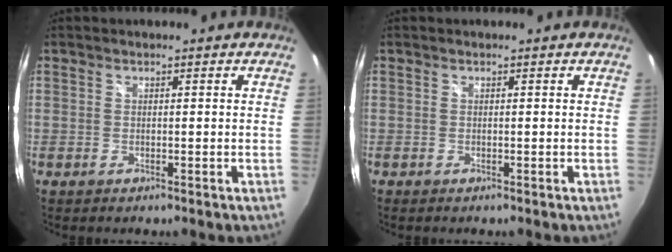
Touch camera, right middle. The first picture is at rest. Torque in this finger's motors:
{"motor_torque": [0.03, 0.09, 0.00, 0.01]}